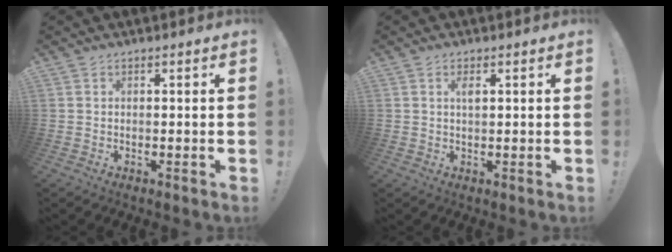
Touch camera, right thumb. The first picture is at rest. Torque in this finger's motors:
{"motor_torque": [0.76, 0.13, 0.43, -0.18, 0.08]}